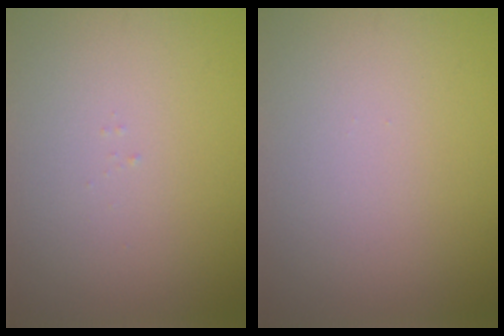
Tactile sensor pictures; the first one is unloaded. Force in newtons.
{"total": 0.0}